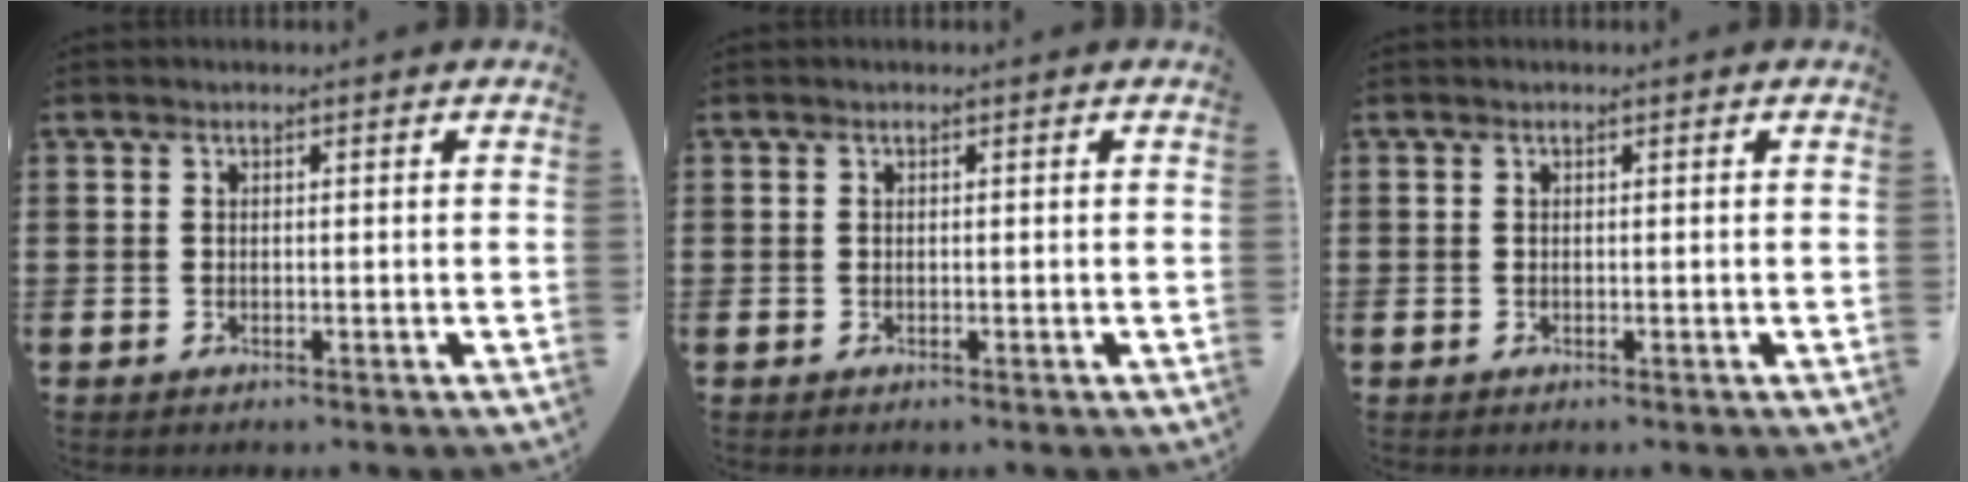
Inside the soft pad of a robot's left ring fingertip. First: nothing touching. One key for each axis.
{"total": 0.0}
{"total": 0.0}